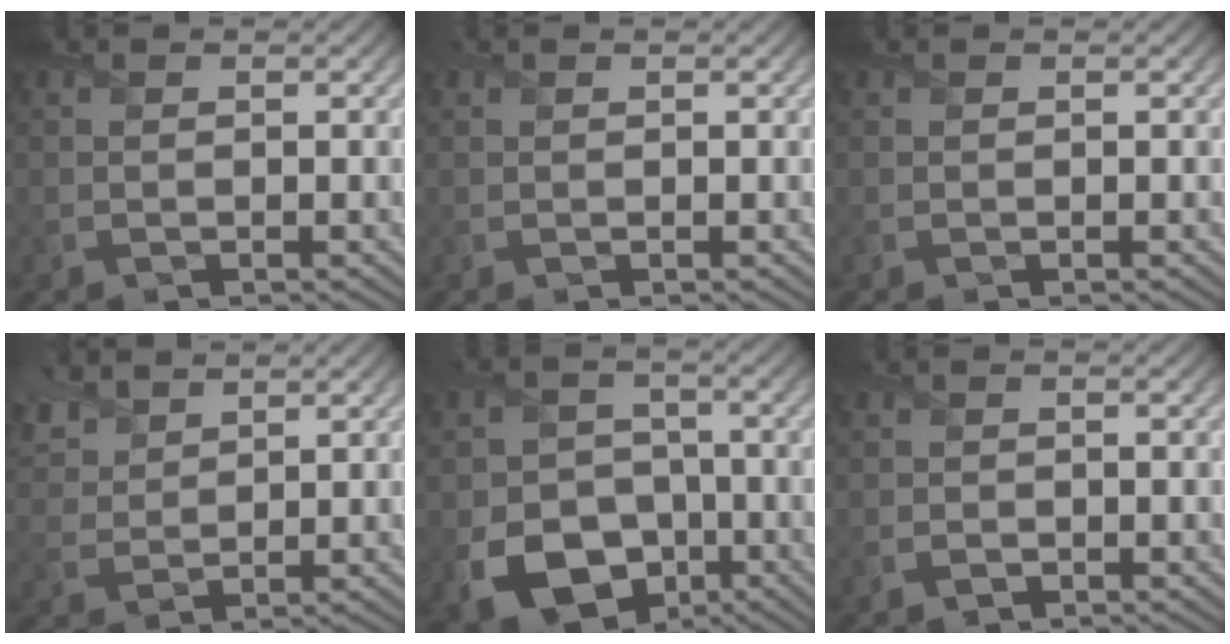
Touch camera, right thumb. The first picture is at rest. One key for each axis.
{"total": 0.0}
{"total": 0.0}
{"total": 6.2, "fx": 4.7, "fy": 2.8, "fz": 3.0, "tx": -0.089, "ty": 0.018, "tz": 0.096}
{"total": 11.9, "fx": -4.8, "fy": 9.1, "fz": 6.0, "tx": -0.121, "ty": -0.052, "tz": -0.088}
{"total": 1.2, "fx": -0.6, "fy": 0.9, "fz": 0.6, "tx": -0.011, "ty": -0.006, "tz": -0.012}